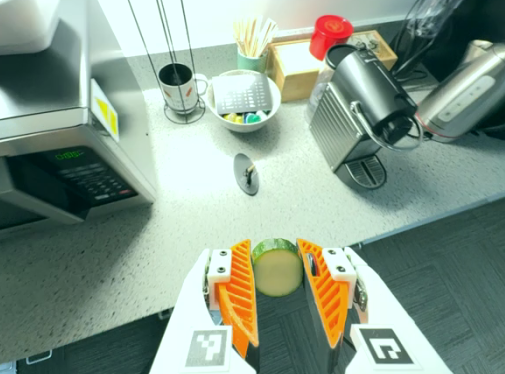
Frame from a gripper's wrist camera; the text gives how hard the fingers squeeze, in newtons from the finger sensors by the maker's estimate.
{"total": 10.7, "left": 10.3, "right": 11.1}